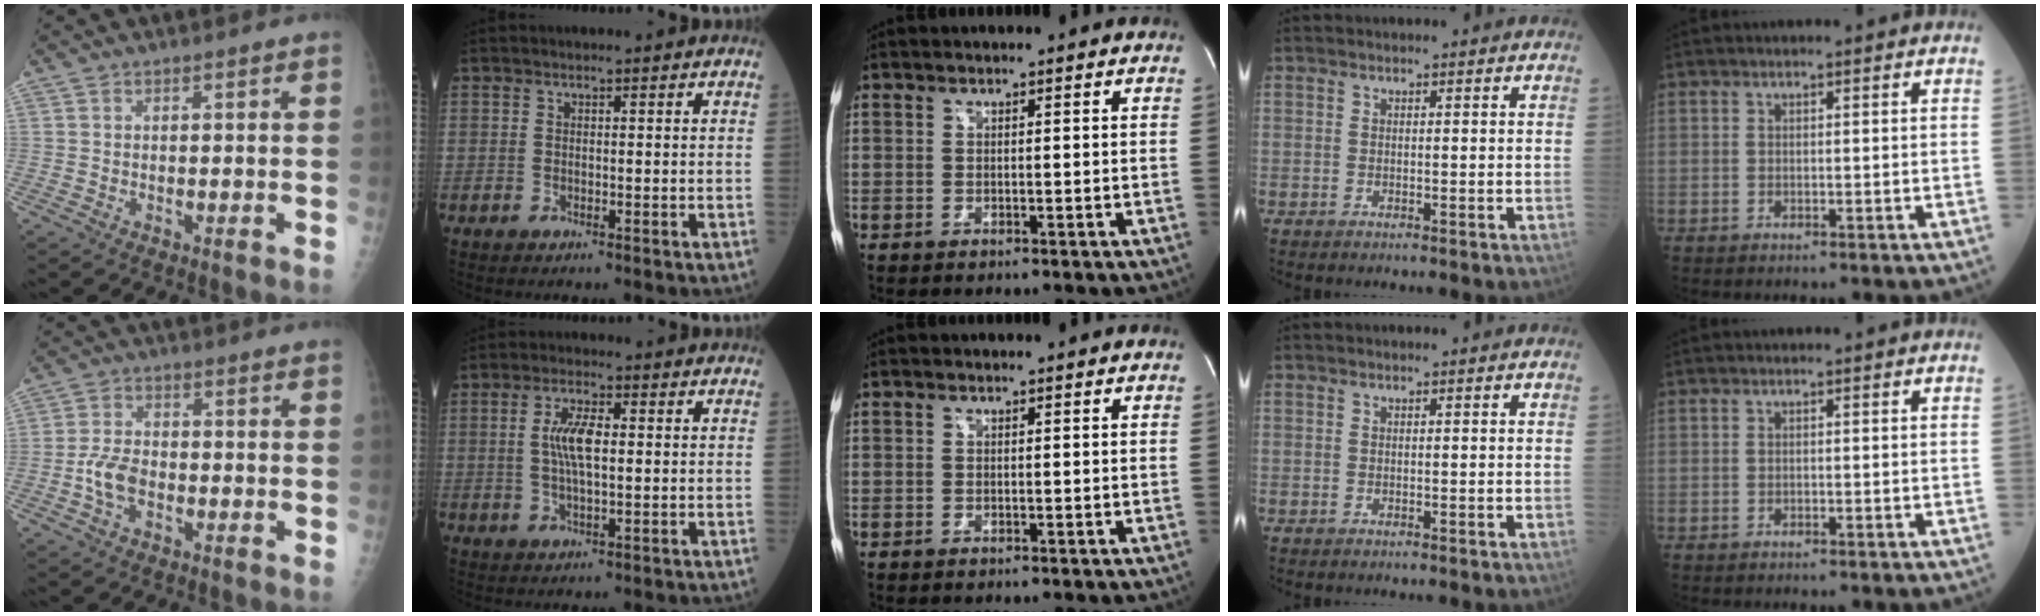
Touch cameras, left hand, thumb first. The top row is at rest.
{"thumb": {"total": 5.7, "force": [-1.9, 3.5, 4.1], "torque": [-0.081, 0.014, -0.040]}, "index": {"total": 5.7, "force": [0.5, 1.5, 5.5], "torque": [-0.118, 0.006, 0.007]}}